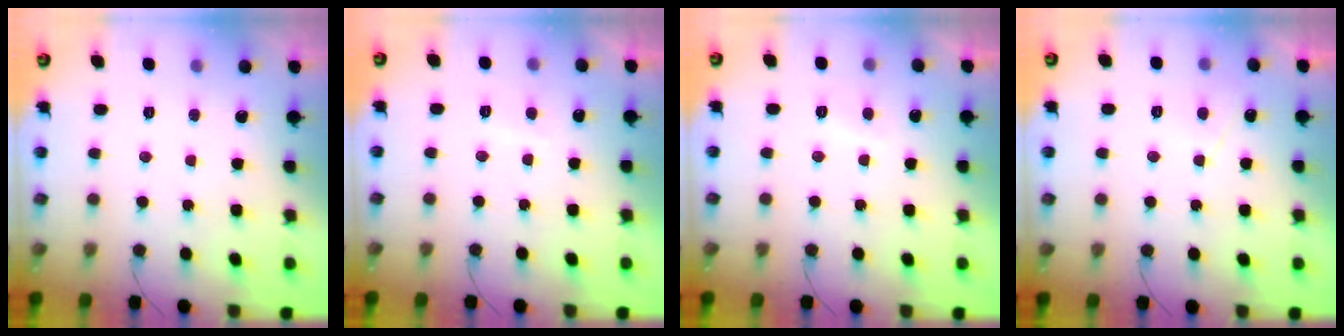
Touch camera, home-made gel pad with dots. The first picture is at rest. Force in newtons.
{"total": 1.6, "press": 1.4, "slide": 0.7}
{"total": 1.9, "press": 1.7, "slide": 0.8}
{"total": 2.4, "press": 2.4, "slide": 0.5}